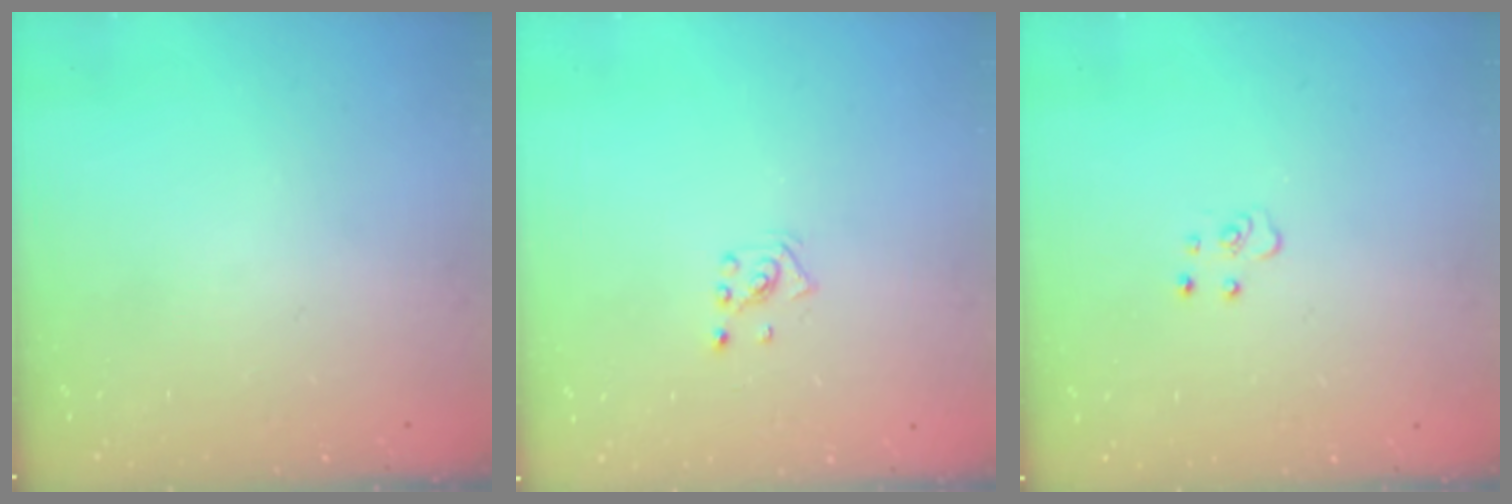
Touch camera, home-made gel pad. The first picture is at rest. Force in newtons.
{"total": 2.2, "press": 2.2, "slide": 0.6}
{"total": 4.4, "press": 4.3, "slide": 0.3}